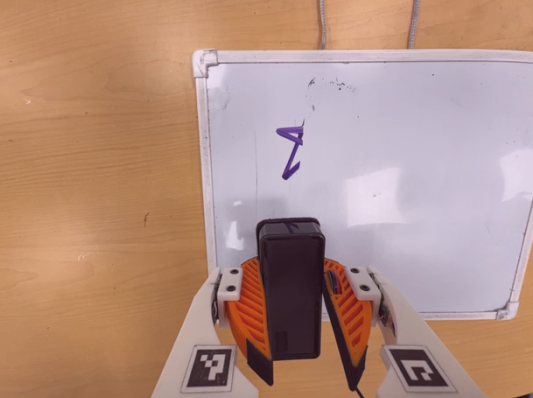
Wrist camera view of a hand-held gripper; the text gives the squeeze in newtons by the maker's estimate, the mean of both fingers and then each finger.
{"total": 10.1, "left": 10.0, "right": 10.1}